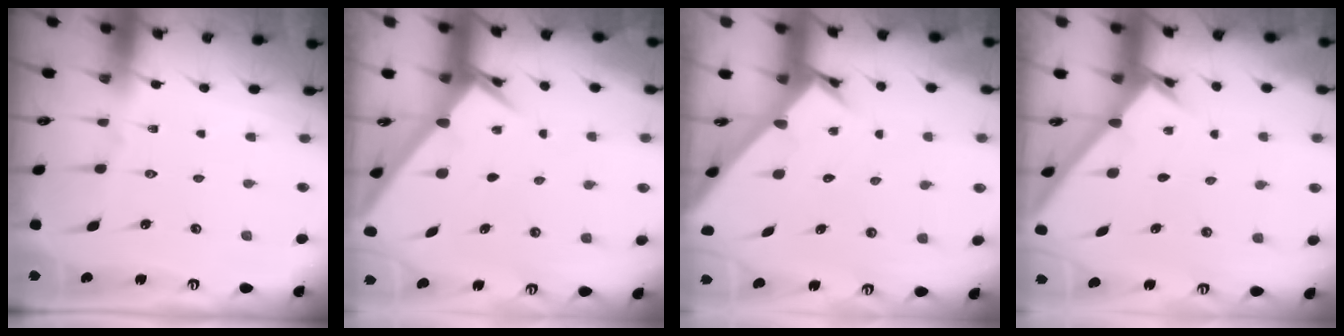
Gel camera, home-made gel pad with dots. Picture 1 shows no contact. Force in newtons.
{"total": 2.6, "press": 2.6, "slide": 0.3}
{"total": 2.3, "press": 2.3, "slide": 0.2}
{"total": 1.9, "press": 1.9, "slide": 0.1}